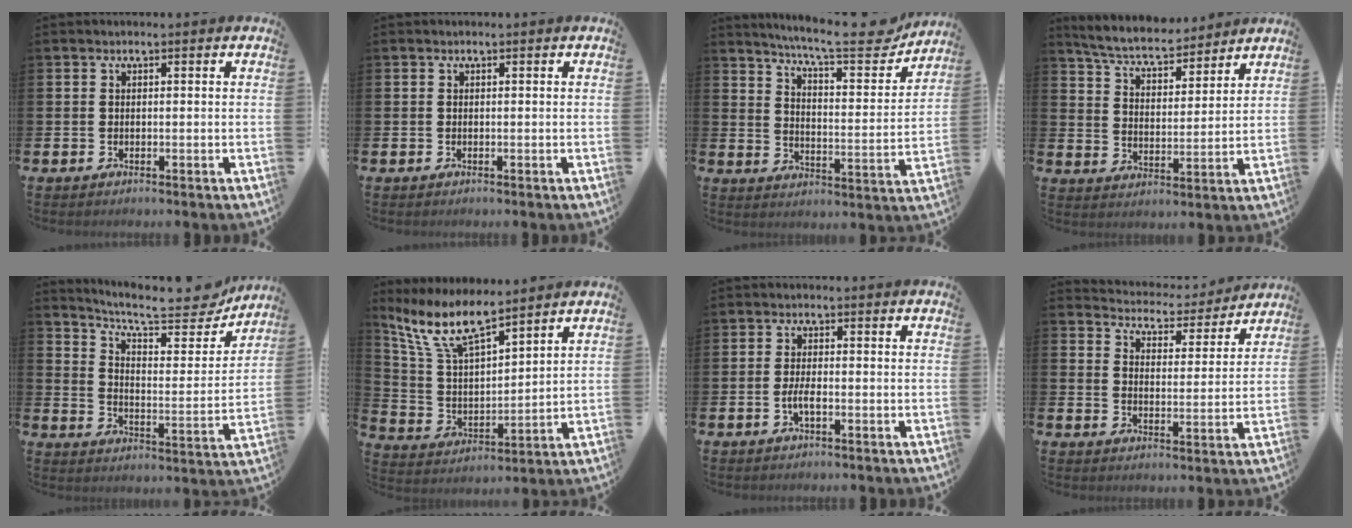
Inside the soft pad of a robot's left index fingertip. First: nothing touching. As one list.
[{"total": 0.0}, {"total": 9.3, "force": [8.4, 1.0, 3.8], "torque": [-0.079, -0.060, 0.138]}, {"total": 6.4, "force": [6.0, 1.4, 1.8], "torque": [-0.059, -0.037, 0.102]}, {"total": 9.7, "force": [8.8, 2.1, 3.5], "torque": [-0.081, -0.067, 0.149]}, {"total": 10.0, "force": [8.2, 2.5, 5.2], "torque": [-0.130, -0.035, 0.147]}, {"total": 2.2, "force": [-0.8, 0.7, 2.0], "torque": [-0.044, 0.002, -0.017]}, {"total": 4.8, "force": [4.6, 1.1, 0.1], "torque": [-0.019, -0.043, 0.076]}]